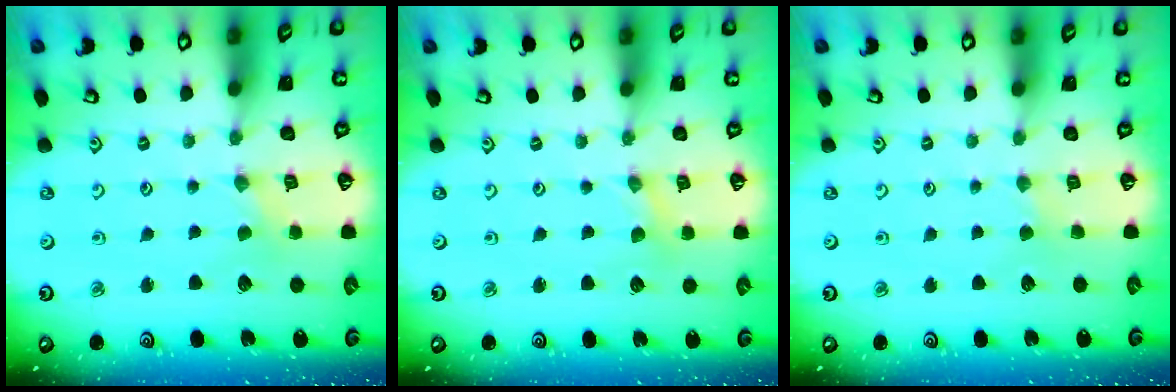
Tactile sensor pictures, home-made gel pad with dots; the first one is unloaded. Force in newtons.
{"total": 0.6, "press": 0.5, "slide": 0.1}
{"total": 1.4, "press": 1.4, "slide": 0.4}